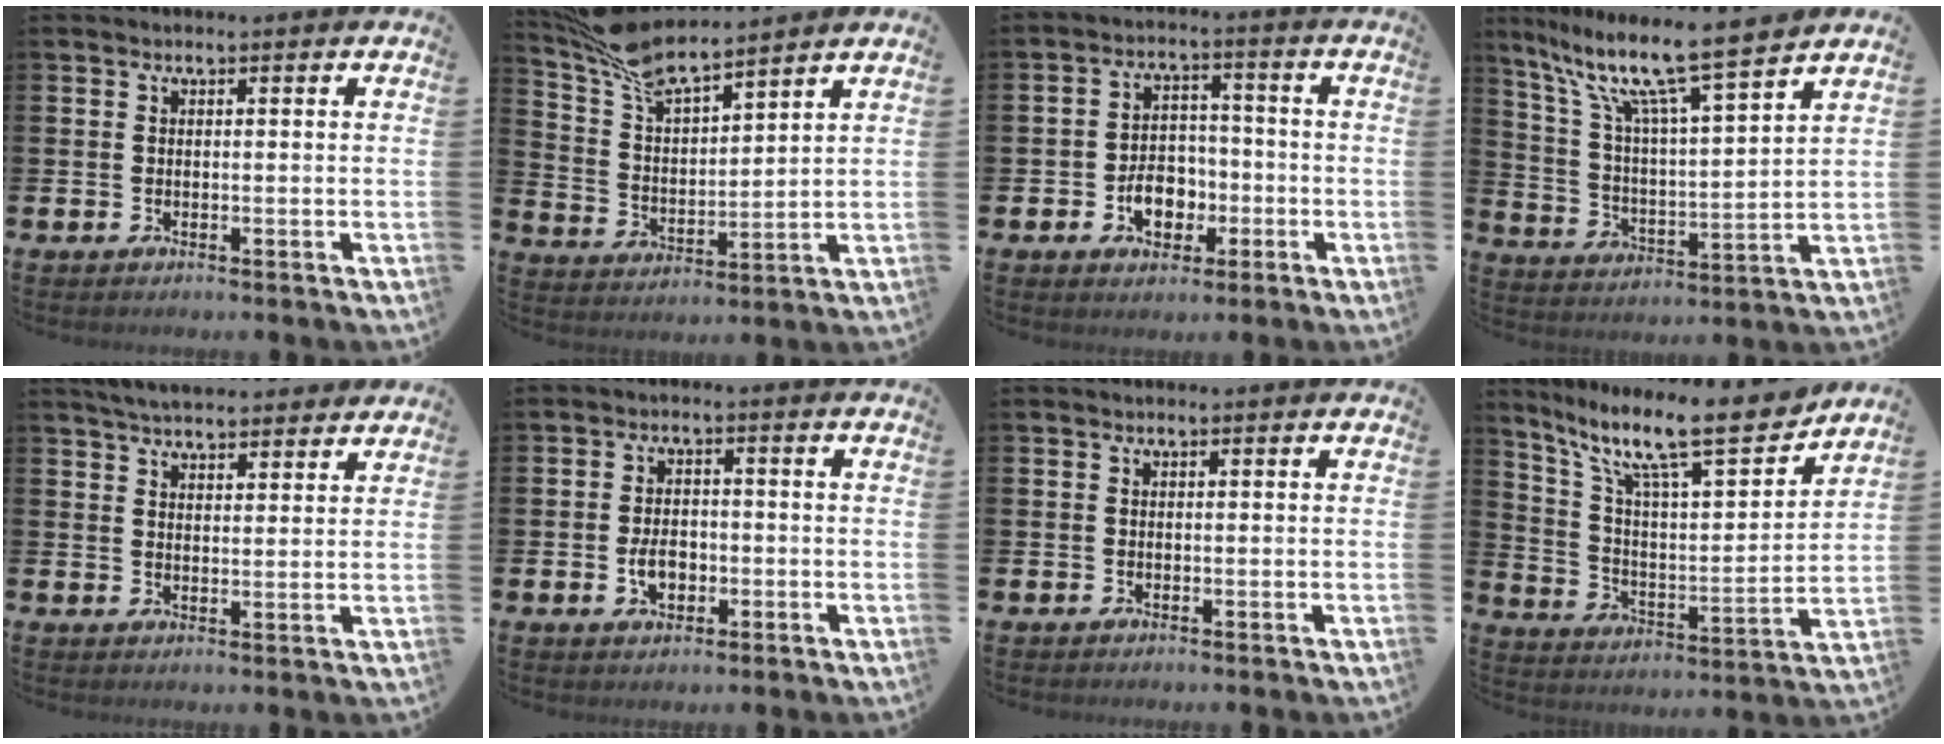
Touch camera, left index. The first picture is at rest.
{"total": 9.0, "force": [8.3, 1.7, 3.2], "torque": [-0.100, -0.042, 0.150]}
{"total": 5.4, "force": [-2.0, 3.9, 3.1], "torque": [-0.042, 0.004, -0.042]}
{"total": 11.9, "force": [9.8, 1.2, 6.5], "torque": [-0.162, -0.061, 0.164]}
{"total": 4.5, "force": [4.4, 0.7, 0.6], "torque": [-0.025, -0.018, 0.081]}
{"total": 3.5, "force": [-1.0, 2.4, 2.4], "torque": [-0.037, 0.000, -0.021]}
{"total": 0.0}
{"total": 13.7, "force": [11.3, 2.9, 7.2], "torque": [-0.164, -0.075, 0.188]}